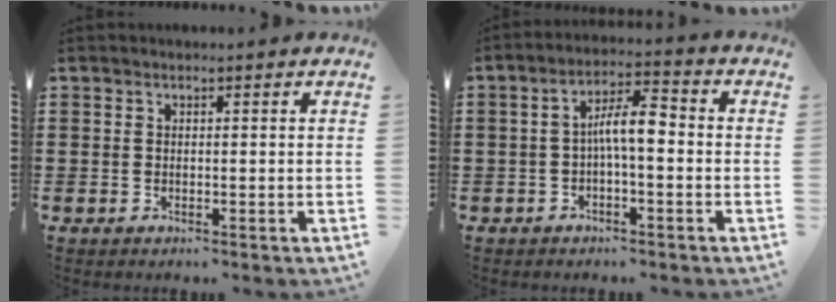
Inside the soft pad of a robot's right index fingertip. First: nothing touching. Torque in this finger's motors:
{"motor_torque": [1.31, -0.54, 0.62, 0.08]}